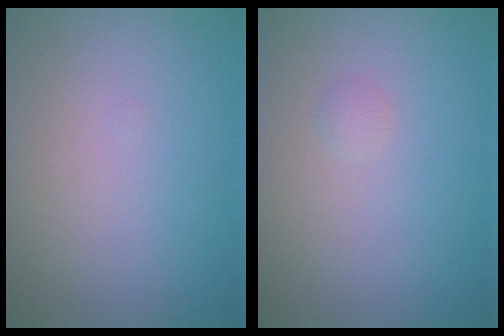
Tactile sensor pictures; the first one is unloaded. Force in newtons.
{"total": 0.6, "press": 0.6, "slide": 0.0}